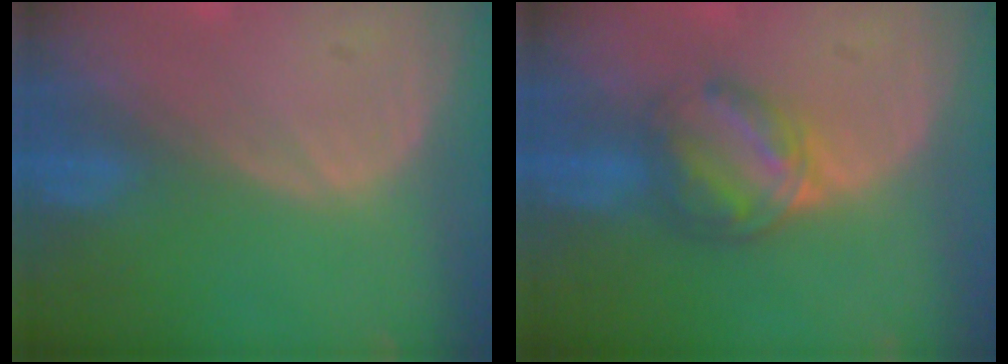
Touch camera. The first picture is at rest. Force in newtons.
{"total": 6.3, "press": 5.4, "slide": 3.2}